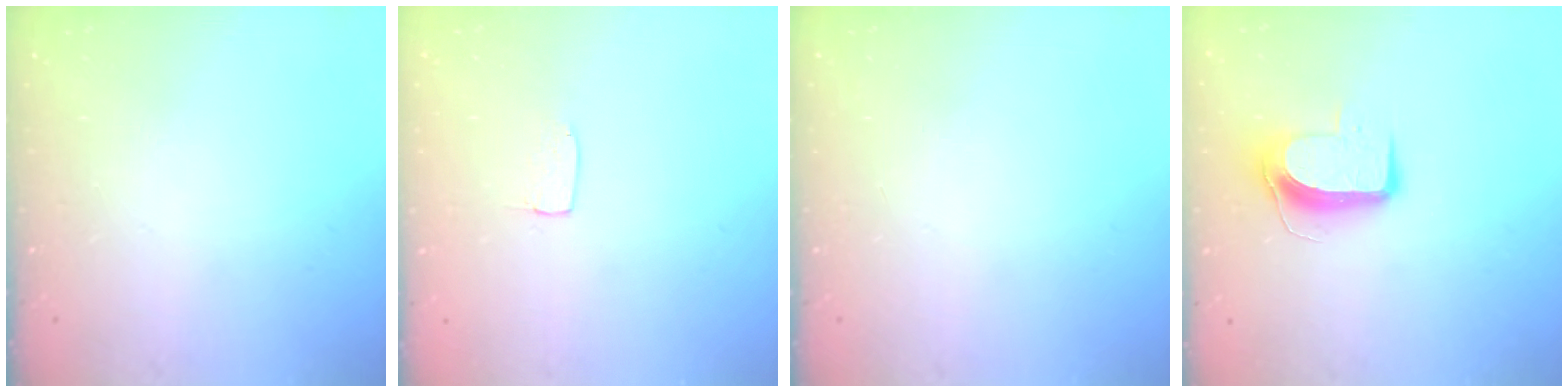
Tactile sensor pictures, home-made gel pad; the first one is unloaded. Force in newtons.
{"total": 3.2, "press": 3.2, "slide": 0.1}
{"total": 0.0}
{"total": 10.6, "press": 10.6, "slide": 0.8}